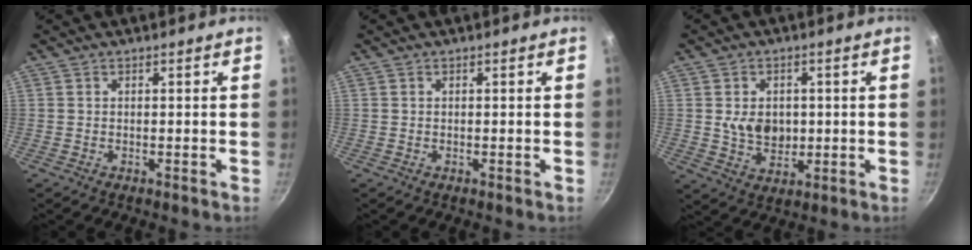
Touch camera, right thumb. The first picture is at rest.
{"total": 0.0}
{"total": 7.2, "force": [0.4, 5.5, 4.6], "torque": [-0.057, -0.011, 0.011]}